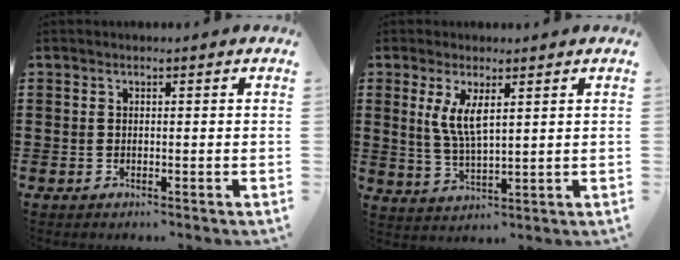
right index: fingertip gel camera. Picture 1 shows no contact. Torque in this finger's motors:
{"motor_torque": [1.10, 0.29, 0.39, 0.18]}